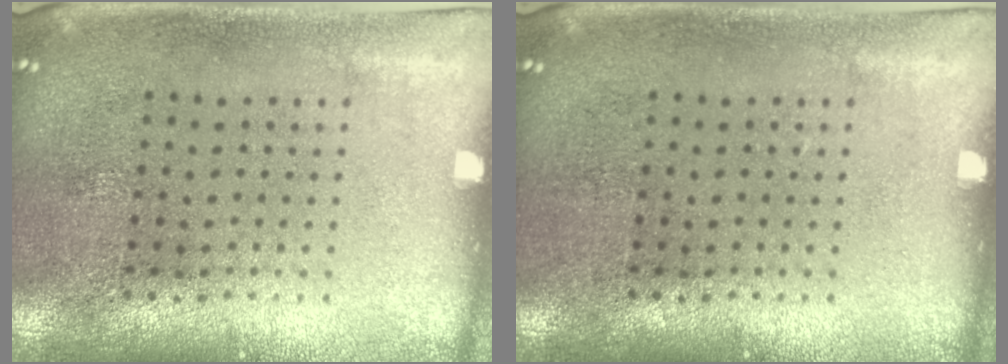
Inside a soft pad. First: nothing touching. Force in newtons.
{"total": 0.0}